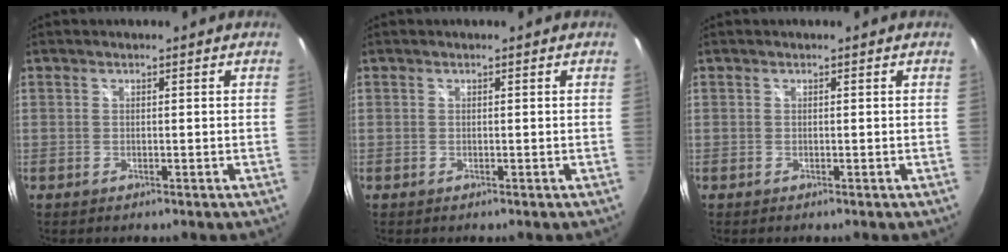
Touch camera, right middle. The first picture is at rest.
{"total": 0.0}
{"total": 0.0}